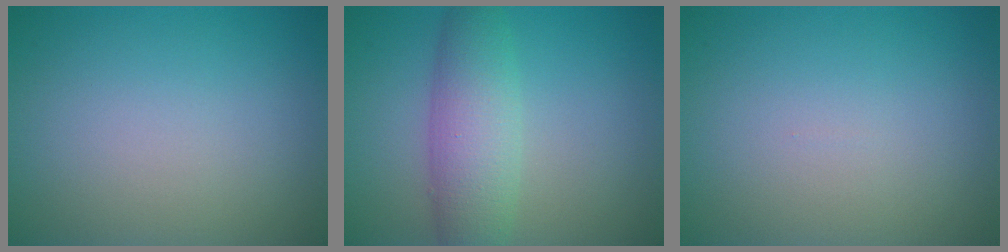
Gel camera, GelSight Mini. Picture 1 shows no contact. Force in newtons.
{"total": 5.2, "press": 5.2, "slide": 0.1}
{"total": 0.0}